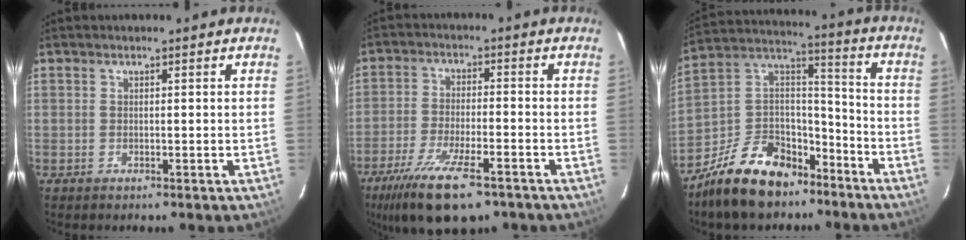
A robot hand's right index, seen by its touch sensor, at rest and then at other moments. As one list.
[{"total": 15.1, "force": [-10.2, 4.5, 10.2], "torque": [-0.219, -0.042, -0.179]}, {"total": 18.4, "force": [-12.5, 10.6, 8.5], "torque": [-0.193, 0.054, -0.194]}]